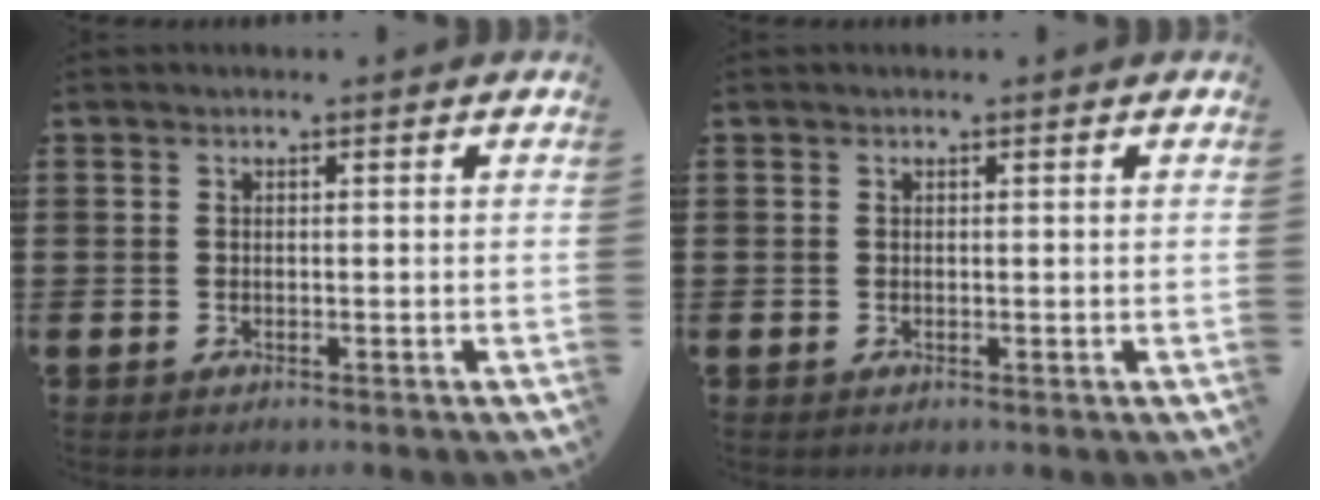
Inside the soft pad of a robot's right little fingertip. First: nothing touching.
{"total": 0.0}